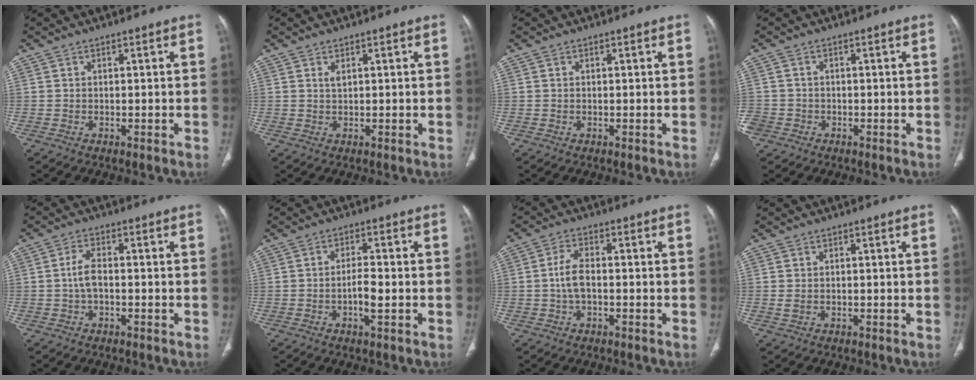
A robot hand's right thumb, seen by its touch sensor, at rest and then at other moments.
{"total": 1.0, "force": [0.6, 0.4, 0.6], "torque": [-0.004, -0.002, 0.011]}
{"total": 0.0}
{"total": 4.5, "force": [-2.0, 3.9, 1.1], "torque": [-0.032, 0.014, -0.037]}
{"total": 3.6, "force": [-0.6, 1.8, 3.1], "torque": [-0.065, 0.012, -0.014]}
{"total": 3.9, "force": [-1.1, 1.1, 3.5], "torque": [-0.066, 0.005, -0.020]}
{"total": 4.4, "force": [-0.6, 2.2, 3.8], "torque": [-0.080, 0.013, -0.014]}
{"total": 1.3, "force": [-0.2, 0.9, 0.8], "torque": [-0.025, 0.003, -0.001]}